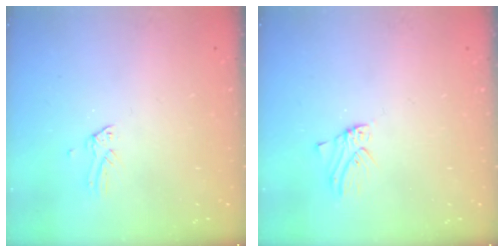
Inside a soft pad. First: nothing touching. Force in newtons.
{"total": 0.9, "press": 0.9, "slide": 0.1}